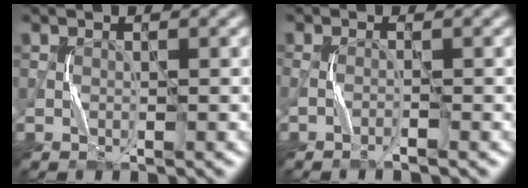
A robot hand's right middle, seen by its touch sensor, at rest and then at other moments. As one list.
[{"total": 1.1, "force": [-0.6, 0.1, 0.9], "torque": [-0.021, 0.003, -0.015]}]